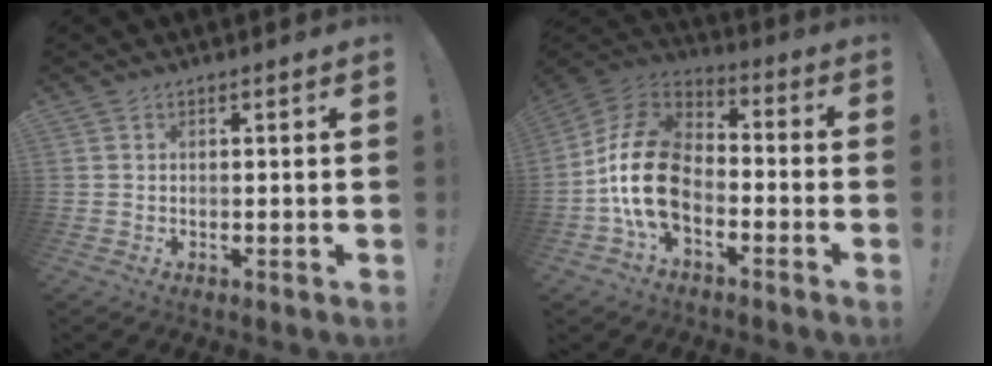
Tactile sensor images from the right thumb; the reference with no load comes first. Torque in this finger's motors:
{"motor_torque": [2.30, 2.71, 1.53, -1.24, 0.70]}